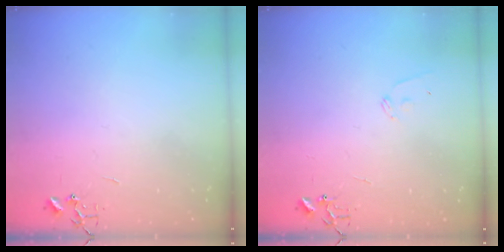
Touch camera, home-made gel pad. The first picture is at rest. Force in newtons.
{"total": 7.1, "press": 7.0, "slide": 0.7}